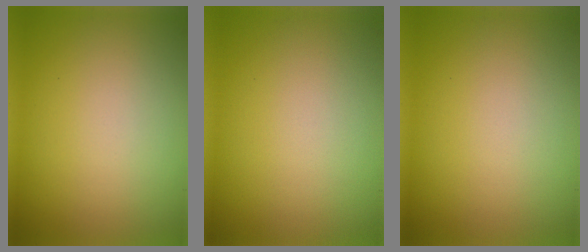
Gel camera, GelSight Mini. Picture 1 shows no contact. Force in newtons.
{"total": 0.0}
{"total": 0.0}